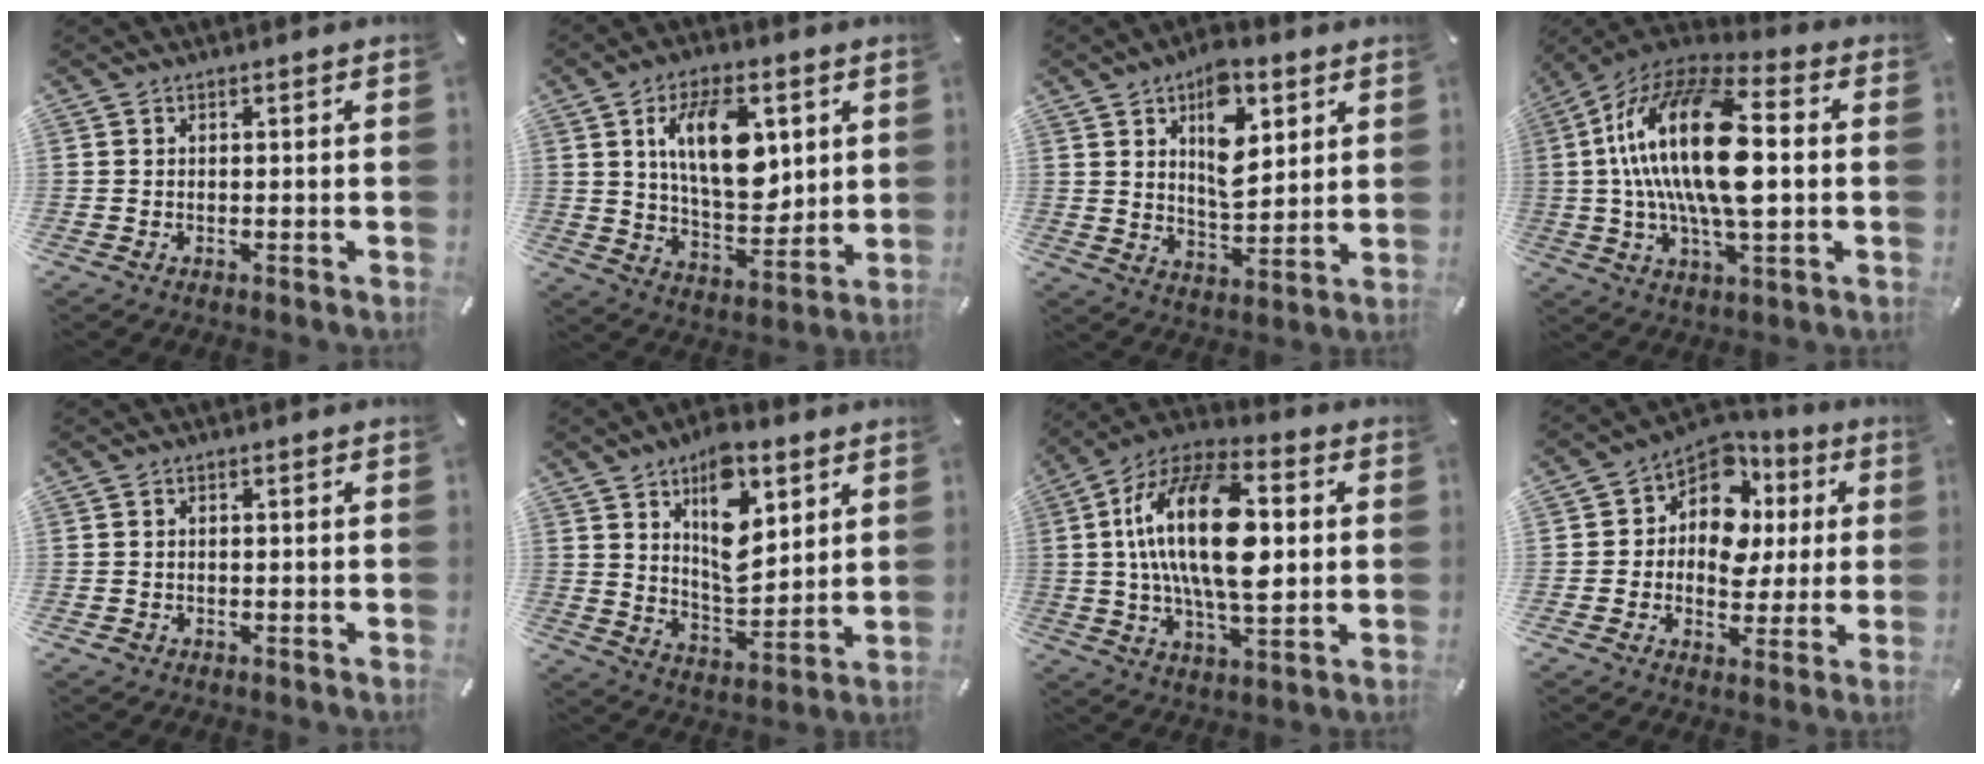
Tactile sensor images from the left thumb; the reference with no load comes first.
{"total": 16.8, "force": [5.3, 9.1, 13.1], "torque": [-0.227, -0.006, 0.088]}
{"total": 13.2, "force": [5.7, 7.5, 9.2], "torque": [-0.132, -0.013, 0.100]}
{"total": 24.1, "force": [1.8, 10.5, 21.6], "torque": [-0.434, -0.003, 0.026]}
{"total": 0.5, "force": [-0.2, 0.5, 0.2], "torque": [-0.004, 0.003, -0.006]}
{"total": 15.1, "force": [7.2, 8.4, 10.3], "torque": [-0.152, -0.022, 0.129]}
{"total": 22.6, "force": [3.0, 11.2, 19.3], "torque": [-0.384, -0.005, 0.038]}
{"total": 11.1, "force": [2.9, 9.1, 5.7], "torque": [-0.087, -0.029, 0.054]}